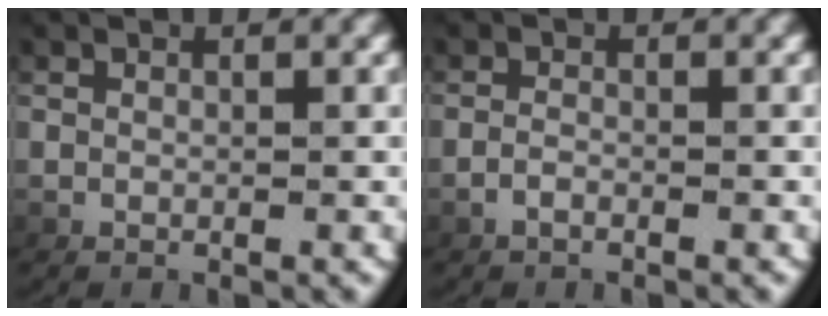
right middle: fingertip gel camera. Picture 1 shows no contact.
{"total": 0.9, "force": [-0.9, 0.0, 0.3], "torque": [-0.013, 0.002, -0.020]}